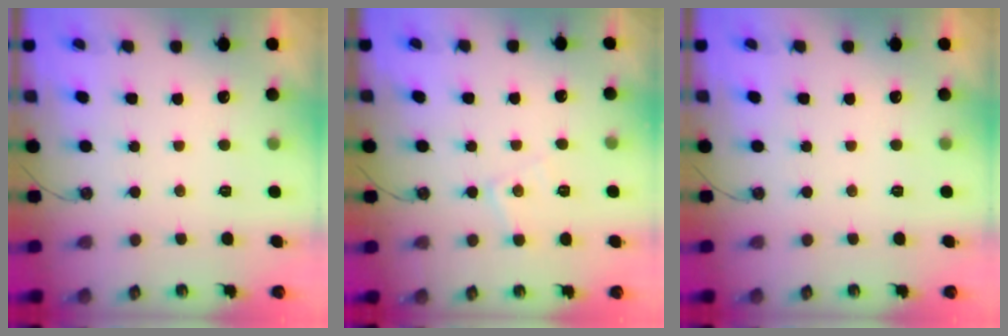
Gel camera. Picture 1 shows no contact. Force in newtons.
{"total": 6.4, "press": 6.4, "slide": 0.5}
{"total": 0.0}